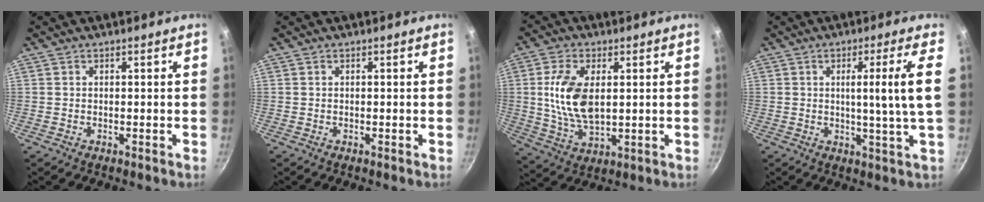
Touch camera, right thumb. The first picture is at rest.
{"total": 0.0}
{"total": 12.0, "force": [1.8, 6.4, 9.9], "torque": [-0.187, -0.008, 0.039]}
{"total": 7.0, "force": [1.5, -1.1, 6.8], "torque": [-0.119, -0.018, 0.024]}